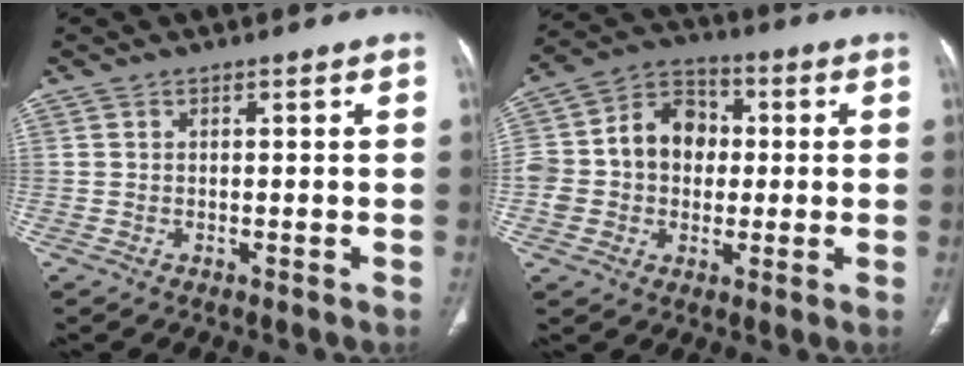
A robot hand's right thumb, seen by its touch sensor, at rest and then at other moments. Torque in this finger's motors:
{"motor_torque": [1.49, 1.28, 0.94, 0.31, 0.13]}